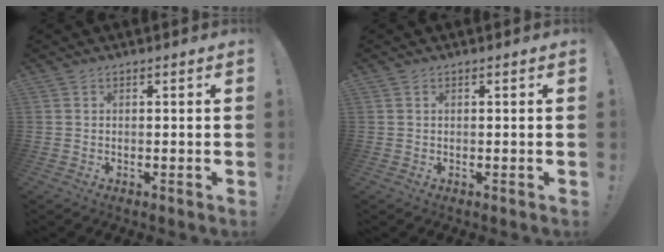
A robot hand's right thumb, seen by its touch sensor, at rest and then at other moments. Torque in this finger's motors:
{"motor_torque": [-0.05, -0.10, -0.06, 0.18, 0.00]}